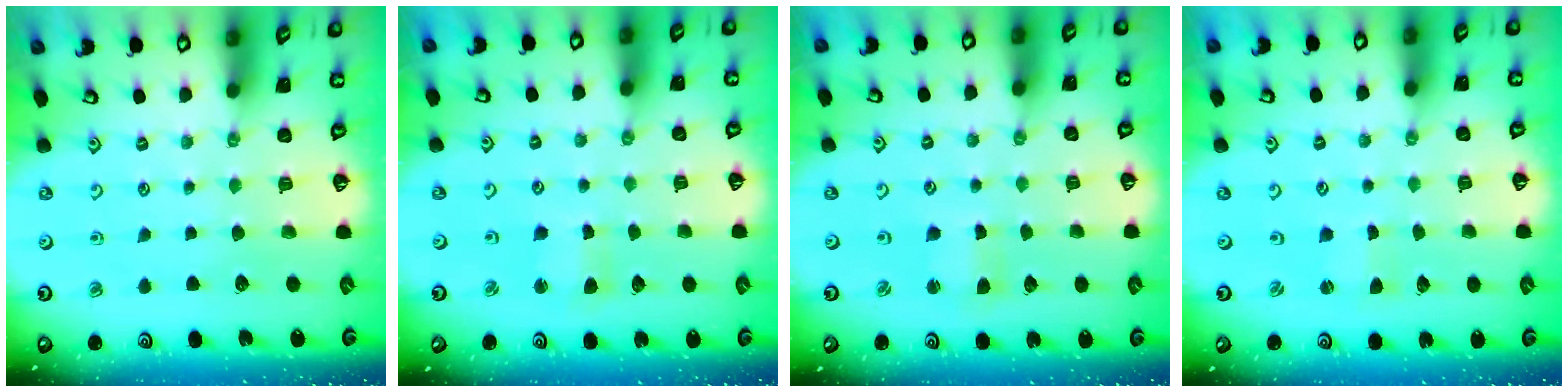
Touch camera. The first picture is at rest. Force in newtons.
{"total": 3.1, "press": 3.1, "slide": 0.3}
{"total": 2.2, "press": 2.2, "slide": 0.3}
{"total": 0.0}